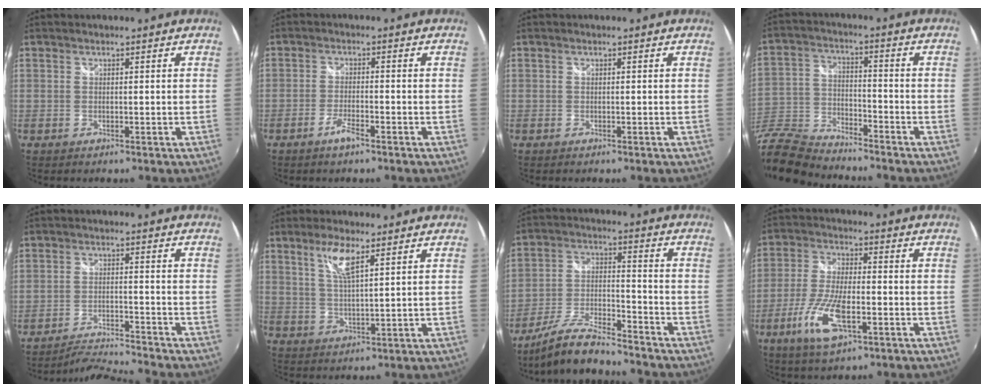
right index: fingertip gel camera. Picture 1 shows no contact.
{"total": 3.3, "force": [-2.4, 0.2, 2.3], "torque": [-0.061, -0.002, -0.049]}
{"total": 0.0}
{"total": 15.8, "force": [-12.9, 6.0, 6.9], "torque": [-0.183, -0.017, -0.255]}
{"total": 6.7, "force": [-6.3, -2.0, 0.6], "torque": [-0.037, 0.005, -0.117]}
{"total": 5.9, "force": [3.3, 1.1, 4.8], "torque": [-0.094, -0.002, 0.066]}
{"total": 12.2, "force": [-10.8, 1.5, 5.5], "torque": [-0.118, -0.008, -0.195]}
{"total": 11.2, "force": [-4.8, 3.7, 9.4], "torque": [-0.201, -0.012, -0.091]}